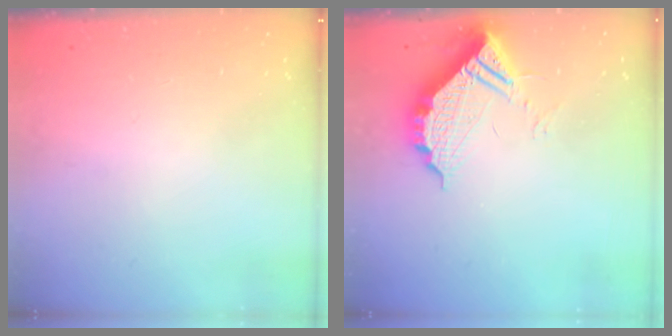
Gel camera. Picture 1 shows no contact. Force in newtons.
{"total": 11.1, "press": 11.1, "slide": 1.0}